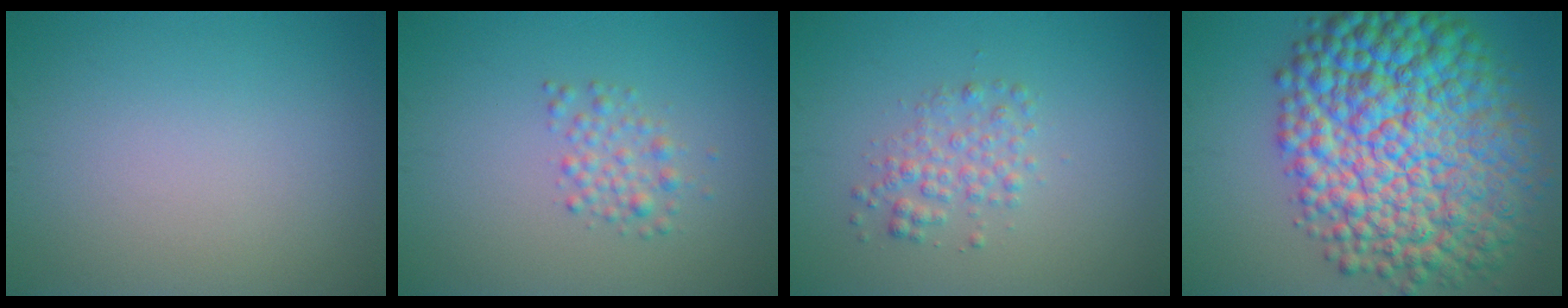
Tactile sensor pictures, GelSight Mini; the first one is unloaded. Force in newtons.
{"total": 1.9, "press": 1.8, "slide": 0.1}
{"total": 2.2, "press": 2.2, "slide": 0.0}
{"total": 16.3, "press": 16.3, "slide": 0.0}